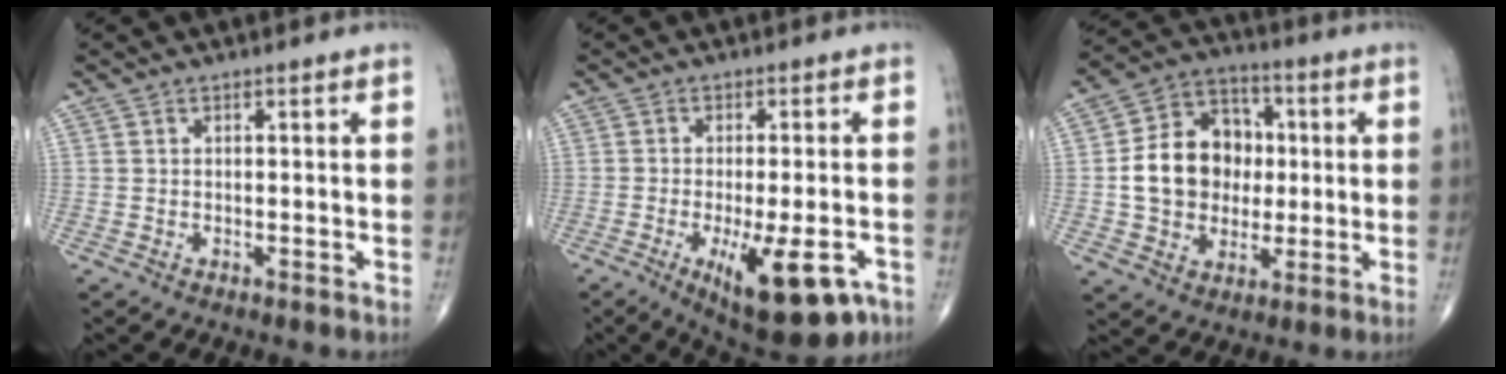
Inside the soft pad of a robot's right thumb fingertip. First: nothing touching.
{"total": 13.8, "force": [-5.8, 4.7, 11.6], "torque": [-0.149, -0.003, -0.072]}
{"total": 15.0, "force": [0.2, 12.1, 8.8], "torque": [-0.115, 0.025, 0.004]}